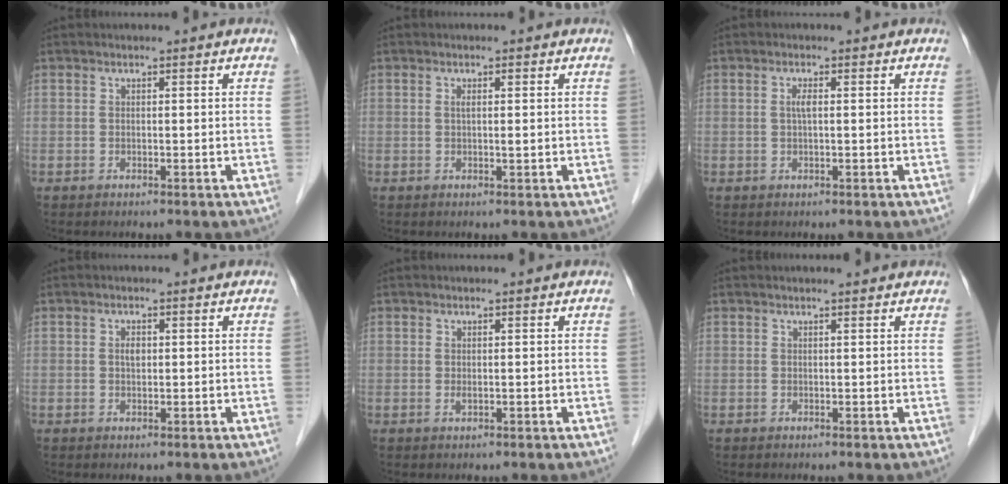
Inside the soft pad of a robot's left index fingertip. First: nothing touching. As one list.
[{"total": 1.5, "force": [0.3, 0.3, 1.4], "torque": [-0.034, 0.007, 0.007]}, {"total": 1.4, "force": [0.2, 0.3, 1.4], "torque": [-0.030, 0.003, 0.003]}, {"total": 1.3, "force": [0.2, 0.8, 1.0], "torque": [-0.020, 0.002, 0.004]}, {"total": 0.6, "force": [0.0, 0.2, 0.6], "torque": [-0.015, -0.003, 0.002]}, {"total": 2.0, "force": [1.9, 0.4, 0.7], "torque": [-0.014, 0.012, 0.019]}]